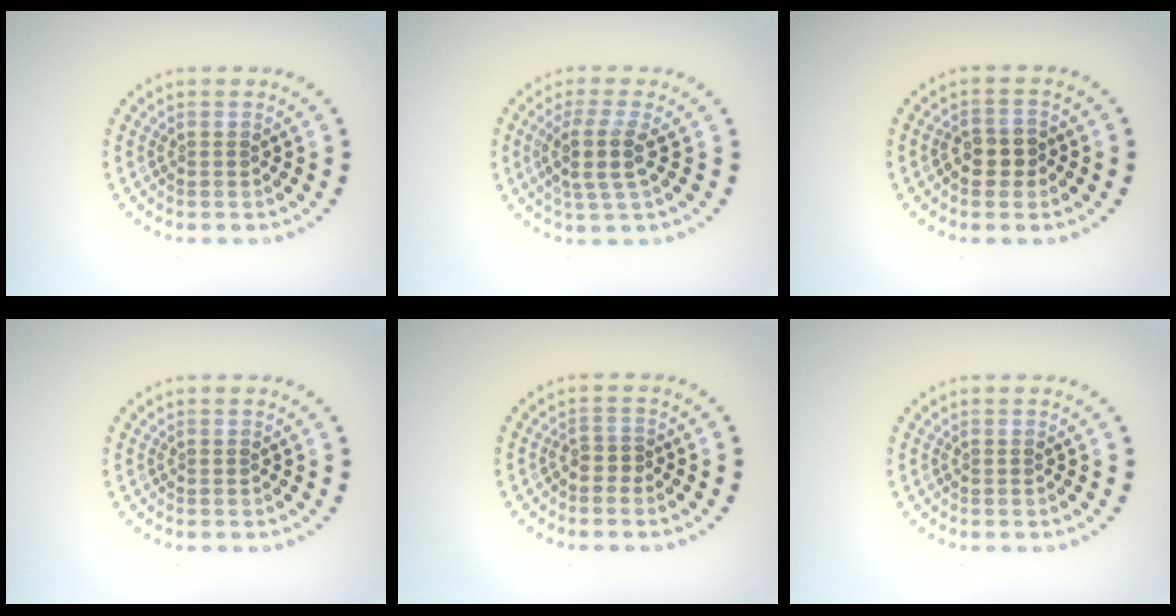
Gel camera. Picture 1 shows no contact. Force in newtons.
{"total": 3.2, "press": 2.6, "slide": 2.0}
{"total": 2.5, "press": 2.4, "slide": 0.6}
{"total": 0.0}
{"total": 1.2, "press": 0.8, "slide": 0.8}
{"total": 0.0}